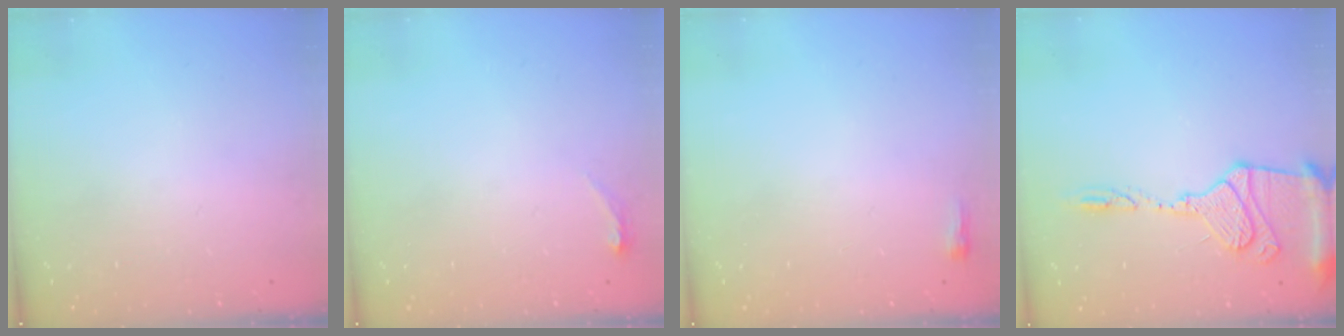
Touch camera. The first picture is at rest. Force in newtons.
{"total": 3.8, "press": 3.5, "slide": 1.6}
{"total": 2.3, "press": 2.2, "slide": 0.7}
{"total": 14.7, "press": 14.6, "slide": 1.8}